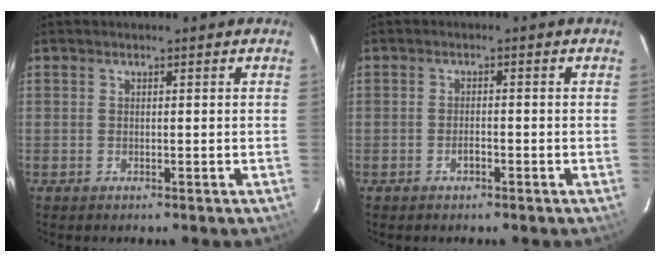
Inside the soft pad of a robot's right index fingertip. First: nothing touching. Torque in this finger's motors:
{"motor_torque": [-0.03, 0.03, 0.14, 0.00]}